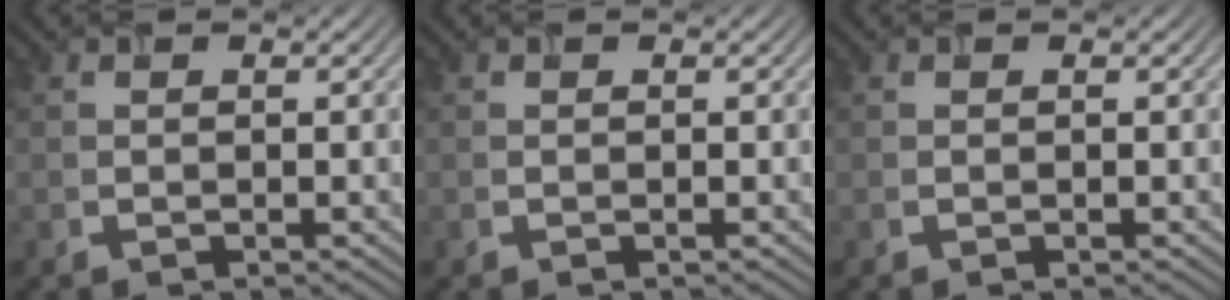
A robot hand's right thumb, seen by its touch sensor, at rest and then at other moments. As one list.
[{"total": 0.0}, {"total": 0.0}]